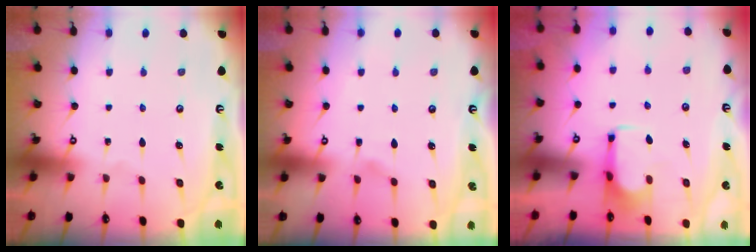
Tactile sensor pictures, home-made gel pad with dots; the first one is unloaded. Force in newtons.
{"total": 3.1, "press": 3.1, "slide": 0.4}
{"total": 0.8, "press": 0.6, "slide": 0.6}